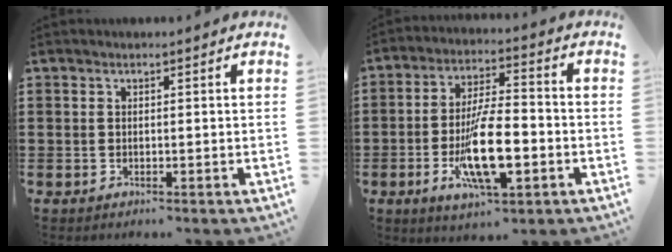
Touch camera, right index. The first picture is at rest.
{"total": 12.4, "force": [-3.5, 4.4, 11.1], "torque": [-0.213, -0.012, -0.062]}